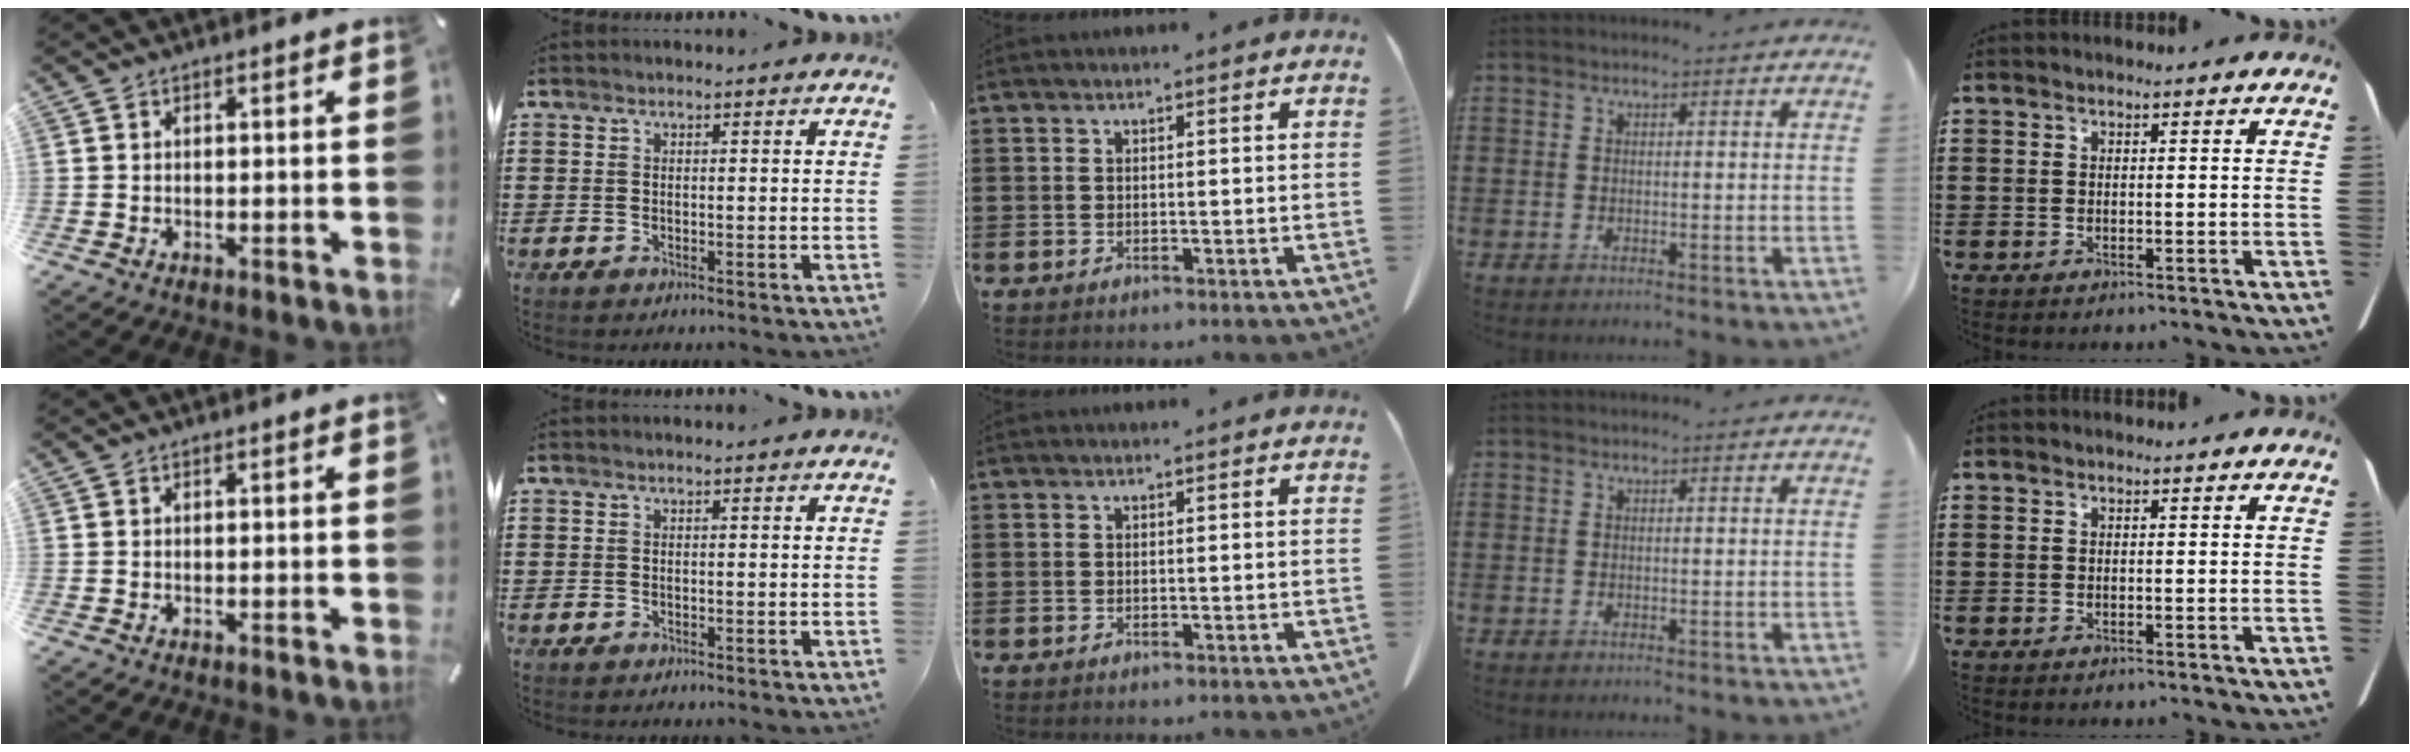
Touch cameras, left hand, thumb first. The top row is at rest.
{}